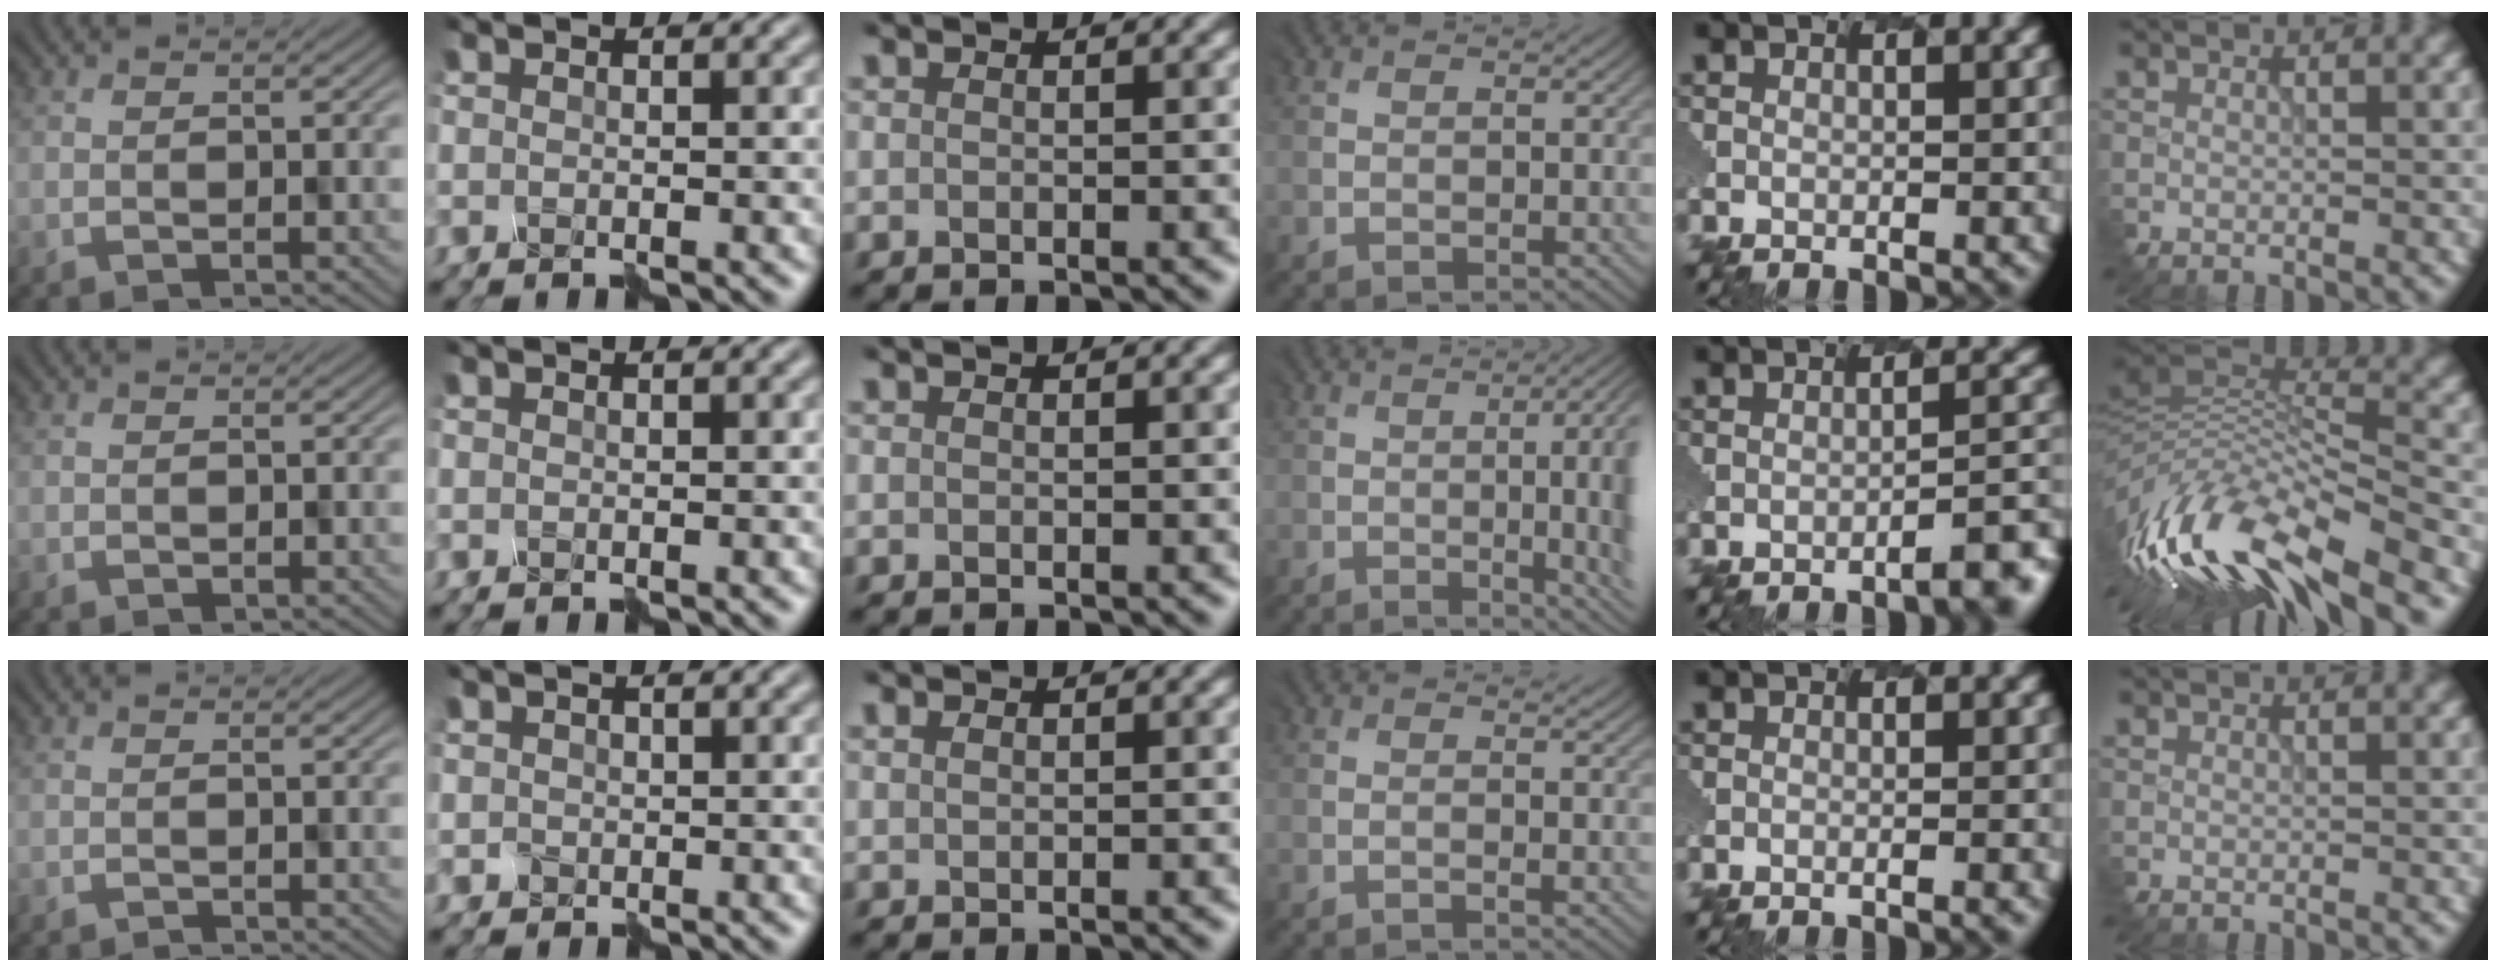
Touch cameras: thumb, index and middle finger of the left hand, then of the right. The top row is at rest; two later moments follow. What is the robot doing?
{"motion": "disassemble", "object": "hinged jar"}